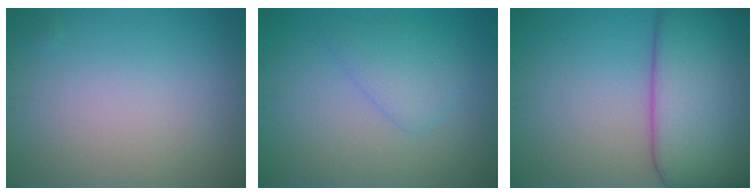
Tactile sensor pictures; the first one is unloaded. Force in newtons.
{"total": 2.5, "press": 2.4, "slide": 0.2}
{"total": 11.6, "press": 11.6, "slide": 0.6}